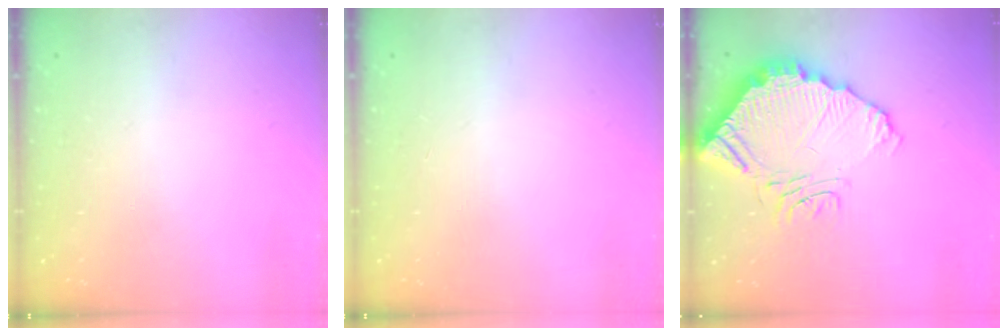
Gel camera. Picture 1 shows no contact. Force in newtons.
{"total": 0.0}
{"total": 14.0, "press": 13.9, "slide": 1.3}